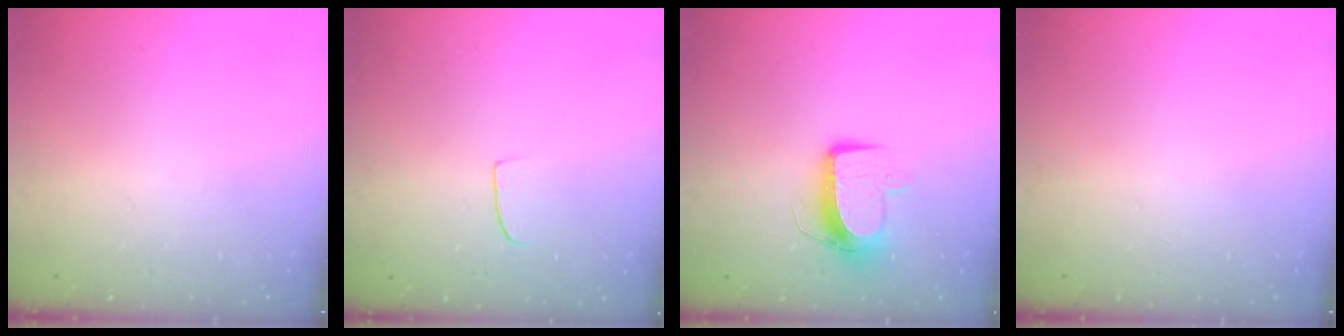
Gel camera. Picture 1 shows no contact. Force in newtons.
{"total": 4.2, "press": 4.2, "slide": 0.3}
{"total": 9.5, "press": 9.5, "slide": 0.9}
{"total": 0.0}